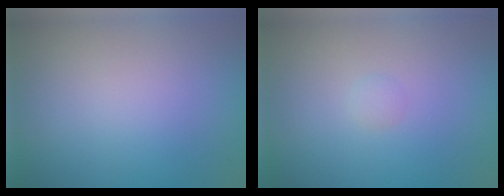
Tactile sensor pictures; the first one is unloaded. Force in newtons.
{"total": 0.6, "press": 0.6, "slide": 0.0}